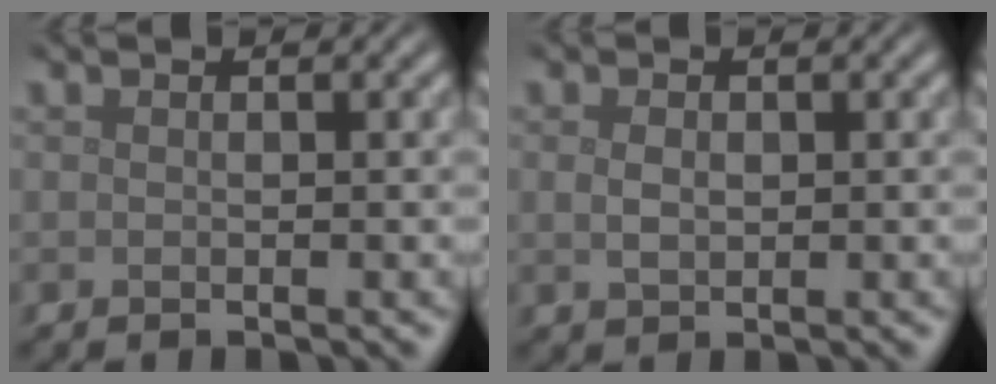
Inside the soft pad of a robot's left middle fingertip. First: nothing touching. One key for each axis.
{"total": 1.4, "fx": 0.2, "fy": 1.0, "fz": 1.0, "tx": -0.024, "ty": -0.001, "tz": 0.005}